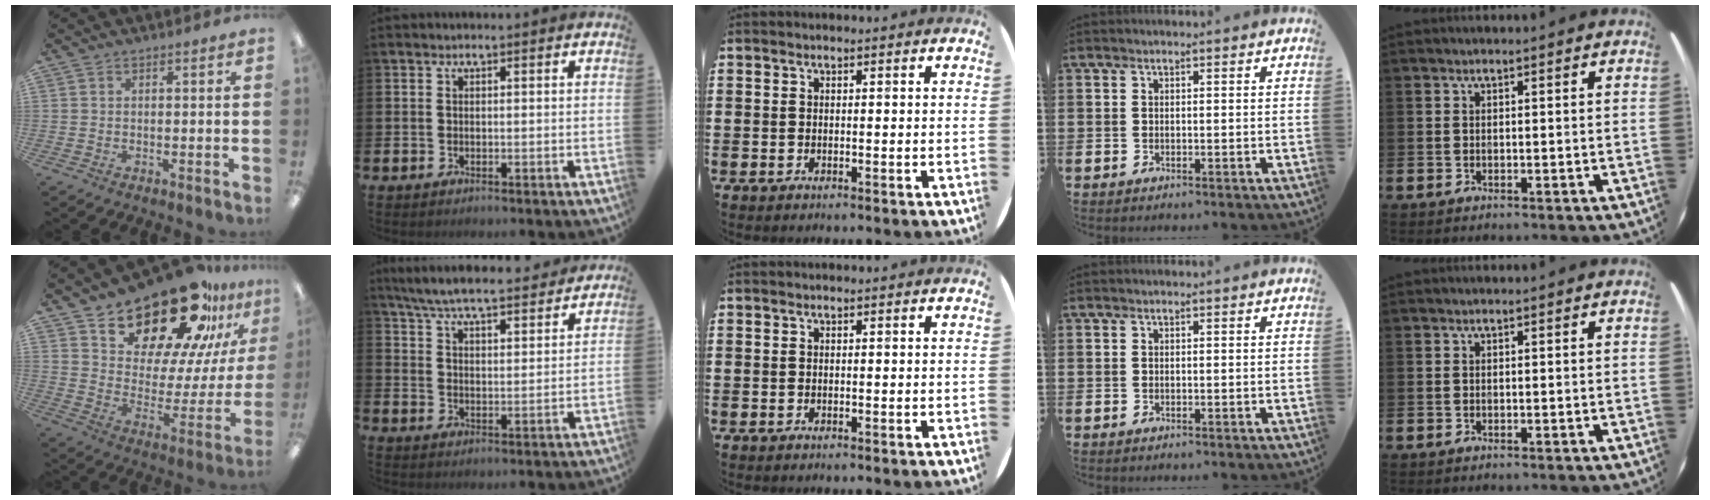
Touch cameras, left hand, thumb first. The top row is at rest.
{"thumb": {"total": 25.6, "force": [20.2, 10.4, 11.9], "torque": [-0.183, -0.140, 0.347]}, "index": {"total": 7.3, "force": [6.9, 0.8, 2.2], "torque": [-0.070, -0.041, 0.122]}}